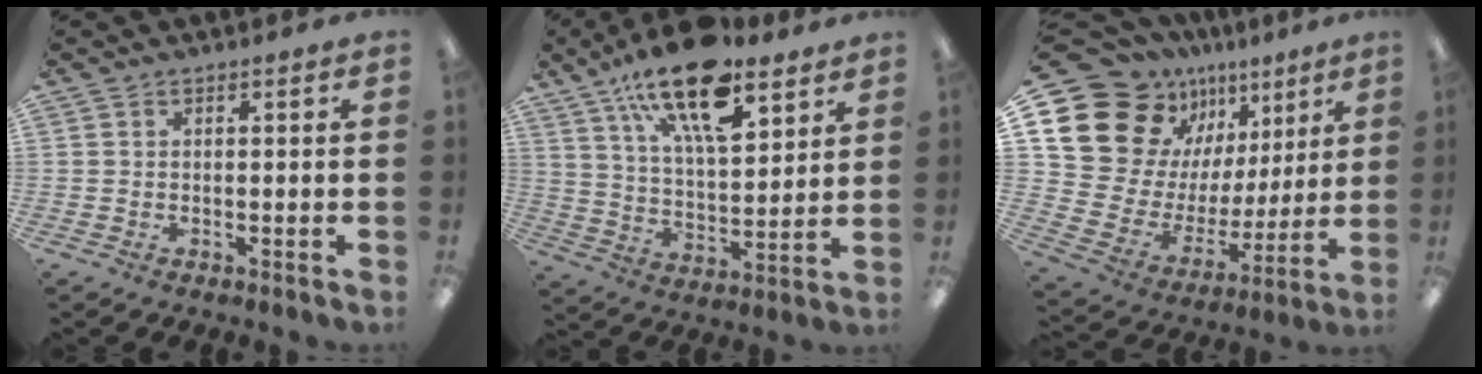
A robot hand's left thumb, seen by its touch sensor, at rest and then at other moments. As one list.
[{"total": 20.8, "force": [13.3, 8.5, 13.6], "torque": [-0.218, -0.069, 0.225]}, {"total": 16.9, "force": [10.5, 11.6, 6.5], "torque": [-0.138, -0.075, 0.205]}]